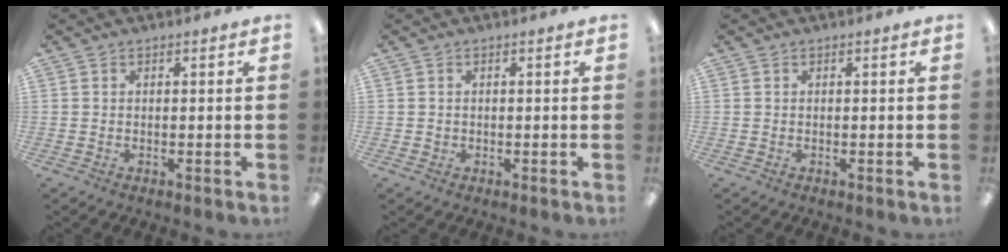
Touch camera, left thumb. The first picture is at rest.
{"total": 0.8, "force": [0.0, 0.8, 0.2], "torque": [-0.005, 0.007, -0.001]}
{"total": 0.0}